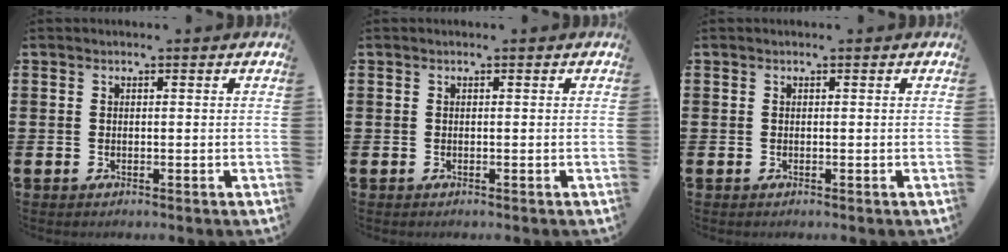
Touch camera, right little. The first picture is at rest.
{"total": 0.0}
{"total": 0.0}